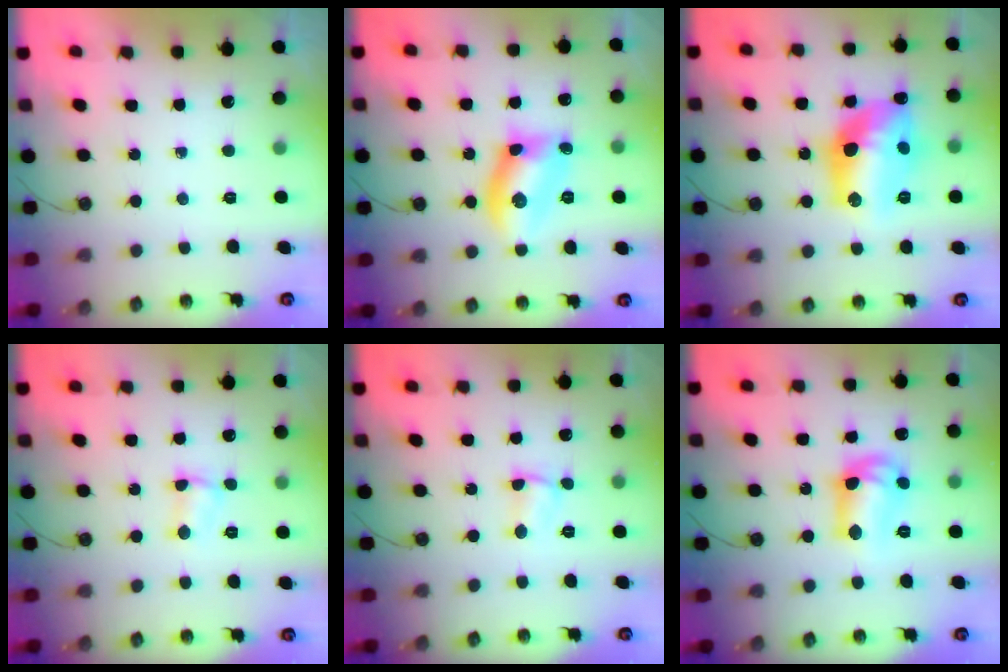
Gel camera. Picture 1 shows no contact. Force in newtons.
{"total": 12.1, "press": 11.6, "slide": 3.4}
{"total": 18.9, "press": 18.4, "slide": 4.2}
{"total": 3.9, "press": 3.8, "slide": 0.6}
{"total": 1.5, "press": 1.4, "slide": 0.5}
{"total": 12.5, "press": 11.9, "slide": 3.9}